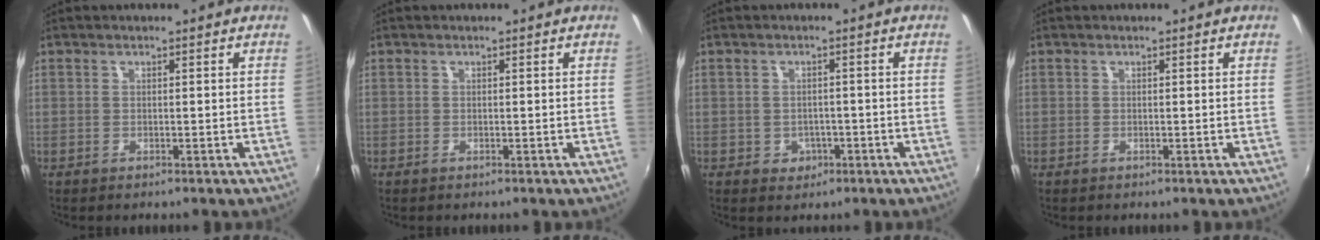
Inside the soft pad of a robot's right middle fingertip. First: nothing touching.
{"total": 0.0}
{"total": 3.4, "force": [-1.2, 3.0, 0.9], "torque": [-0.023, 0.002, -0.010]}
{"total": 0.0}